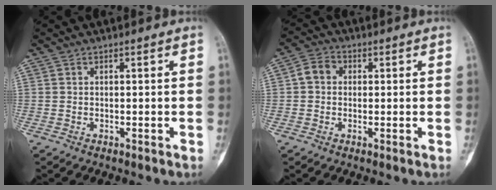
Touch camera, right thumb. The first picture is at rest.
{"total": 4.1, "force": [0.3, 3.4, 2.2], "torque": [-0.027, 0.013, -0.002]}